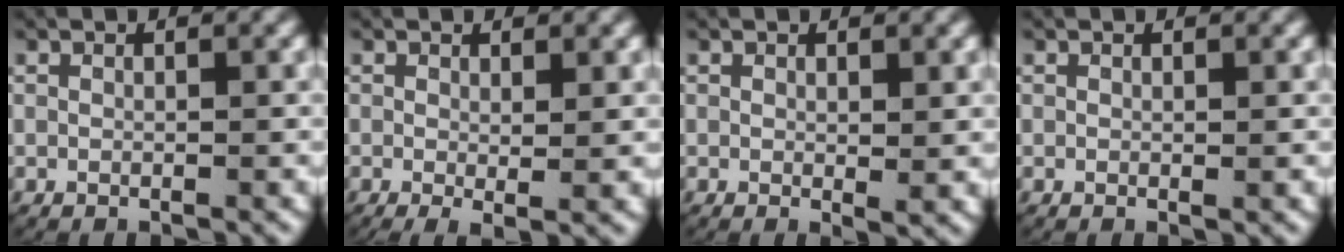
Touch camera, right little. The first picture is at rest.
{"total": 1.5, "force": [-0.2, 0.3, 1.5], "torque": [-0.019, -0.011, 0.000]}
{"total": 0.9, "force": [0.3, 0.3, 0.8], "torque": [-0.007, -0.008, 0.009]}
{"total": 0.0}